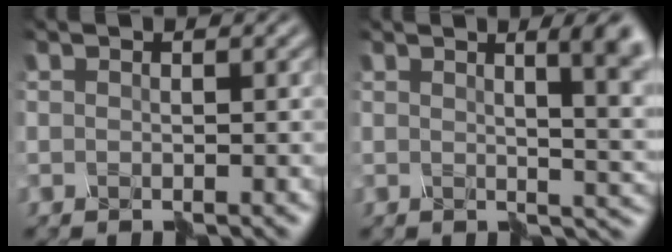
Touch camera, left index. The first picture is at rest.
{"total": 7.8, "force": [2.3, 3.2, 6.8], "torque": [-0.037, 0.023, 0.015]}